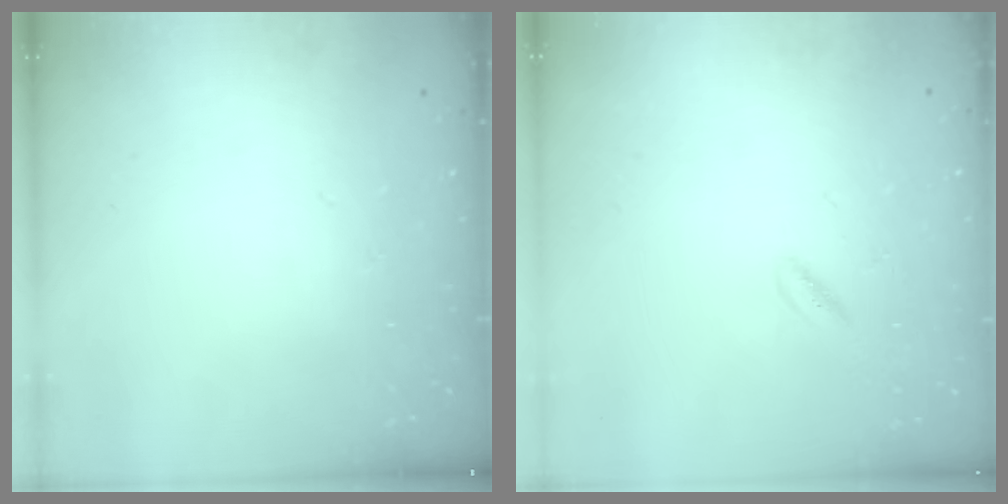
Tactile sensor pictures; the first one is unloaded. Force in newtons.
{"total": 1.3, "press": 1.2, "slide": 0.5}